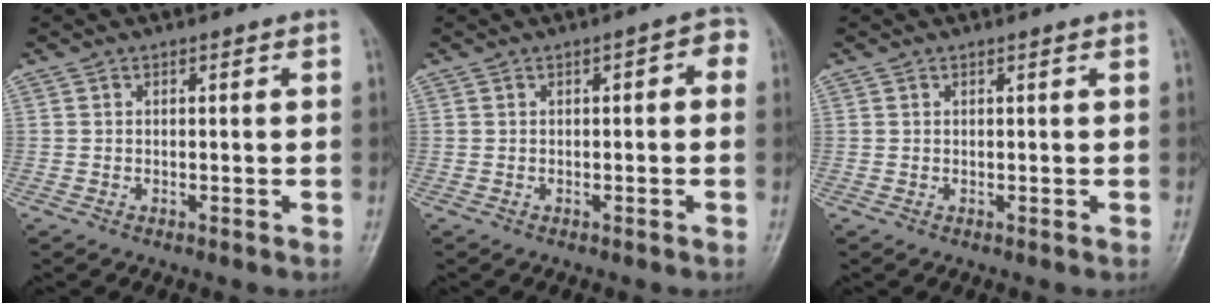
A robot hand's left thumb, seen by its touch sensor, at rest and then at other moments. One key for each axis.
{"total": 3.0, "fx": 0.1, "fy": 1.6, "fz": 2.5, "tx": -0.018, "ty": 0.017, "tz": -0.008}
{"total": 0.0}